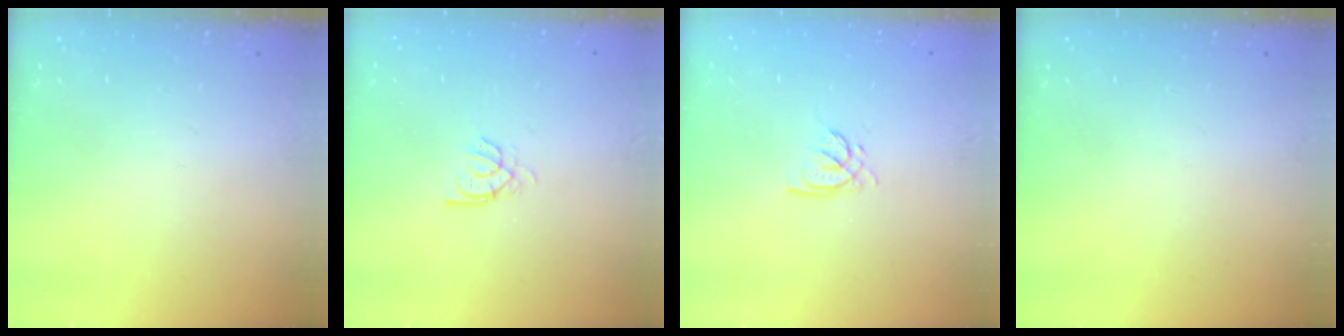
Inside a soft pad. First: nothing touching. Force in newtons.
{"total": 2.3, "press": 2.3, "slide": 0.2}
{"total": 2.6, "press": 2.6, "slide": 0.2}
{"total": 0.0}